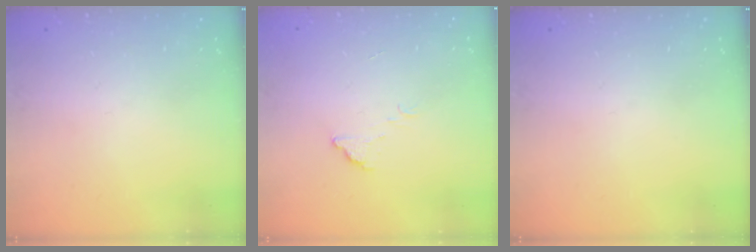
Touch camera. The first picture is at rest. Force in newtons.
{"total": 3.6, "press": 3.6, "slide": 0.2}
{"total": 0.0}